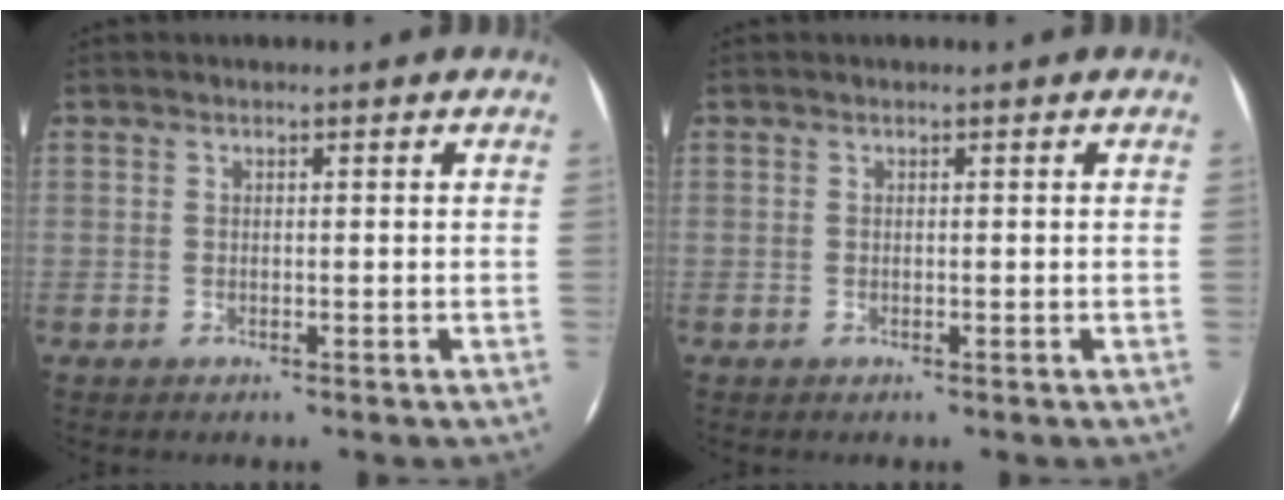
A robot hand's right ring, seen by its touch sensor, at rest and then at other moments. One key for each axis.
{"total": 0.0}